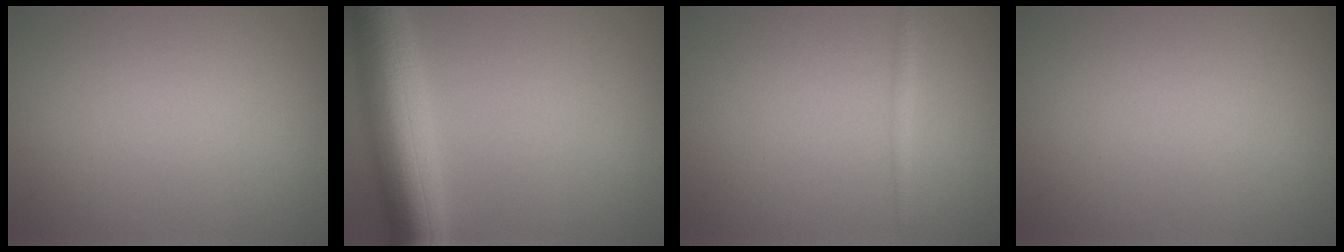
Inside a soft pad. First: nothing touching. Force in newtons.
{"total": 8.7, "press": 8.7, "slide": 0.3}
{"total": 0.8, "press": 0.8, "slide": 0.1}
{"total": 0.0}